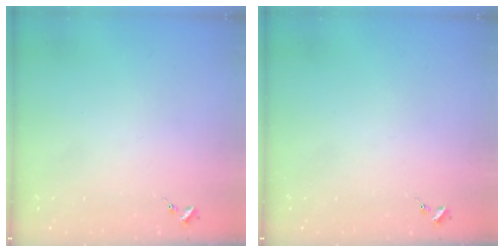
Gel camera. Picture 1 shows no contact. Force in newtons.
{"total": 0.0}